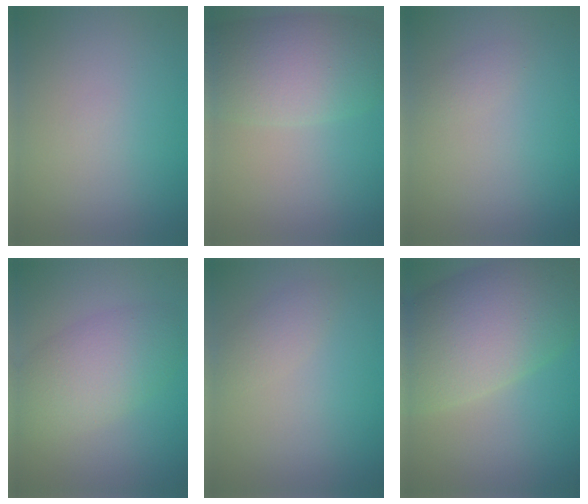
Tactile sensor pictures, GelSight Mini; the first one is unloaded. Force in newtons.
{"total": 7.8, "press": 7.8, "slide": 0.5}
{"total": 0.8, "press": 0.8, "slide": 0.0}
{"total": 5.7, "press": 5.7, "slide": 0.1}
{"total": 1.7, "press": 1.7, "slide": 0.1}
{"total": 12.2, "press": 12.2, "slide": 0.7}